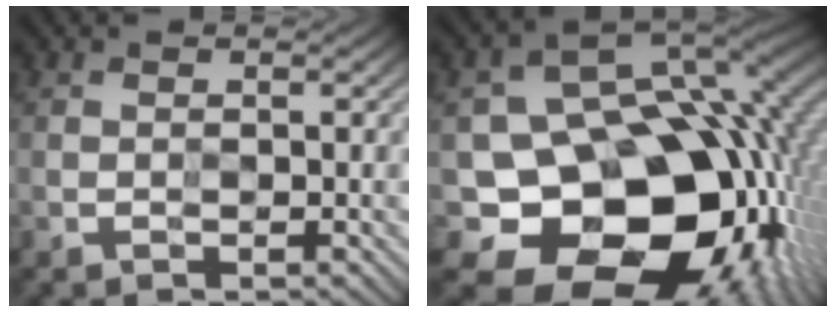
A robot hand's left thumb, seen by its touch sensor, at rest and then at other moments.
{"total": 18.2, "force": [-3.2, 13.5, 11.8], "torque": [-0.193, -0.043, -0.030]}